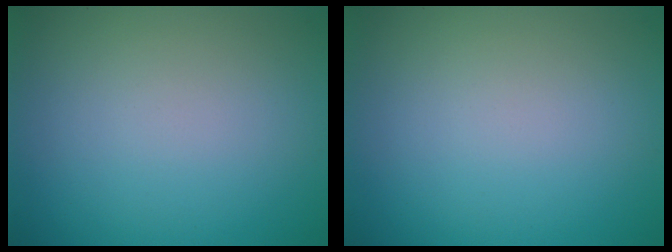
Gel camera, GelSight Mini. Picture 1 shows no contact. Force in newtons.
{"total": 0.0}